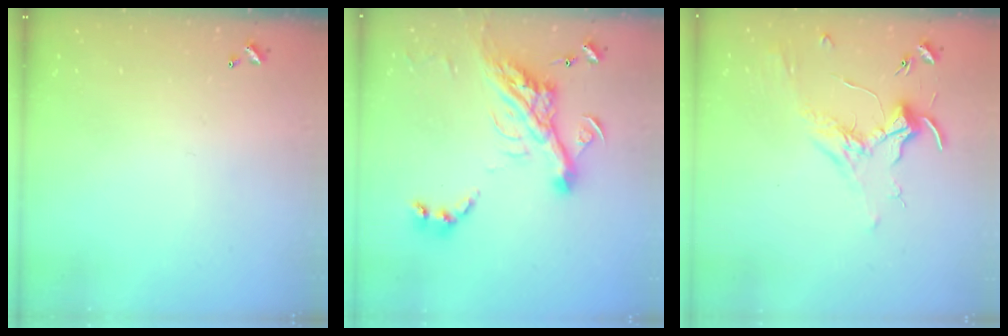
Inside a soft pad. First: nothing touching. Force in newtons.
{"total": 19.3, "press": 19.1, "slide": 2.5}
{"total": 1.7, "press": 1.6, "slide": 0.7}